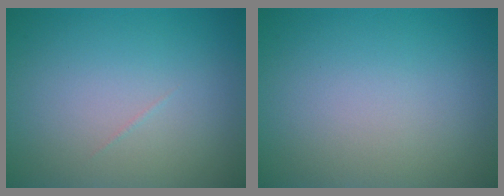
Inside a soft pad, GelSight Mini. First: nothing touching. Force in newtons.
{"total": 0.0}